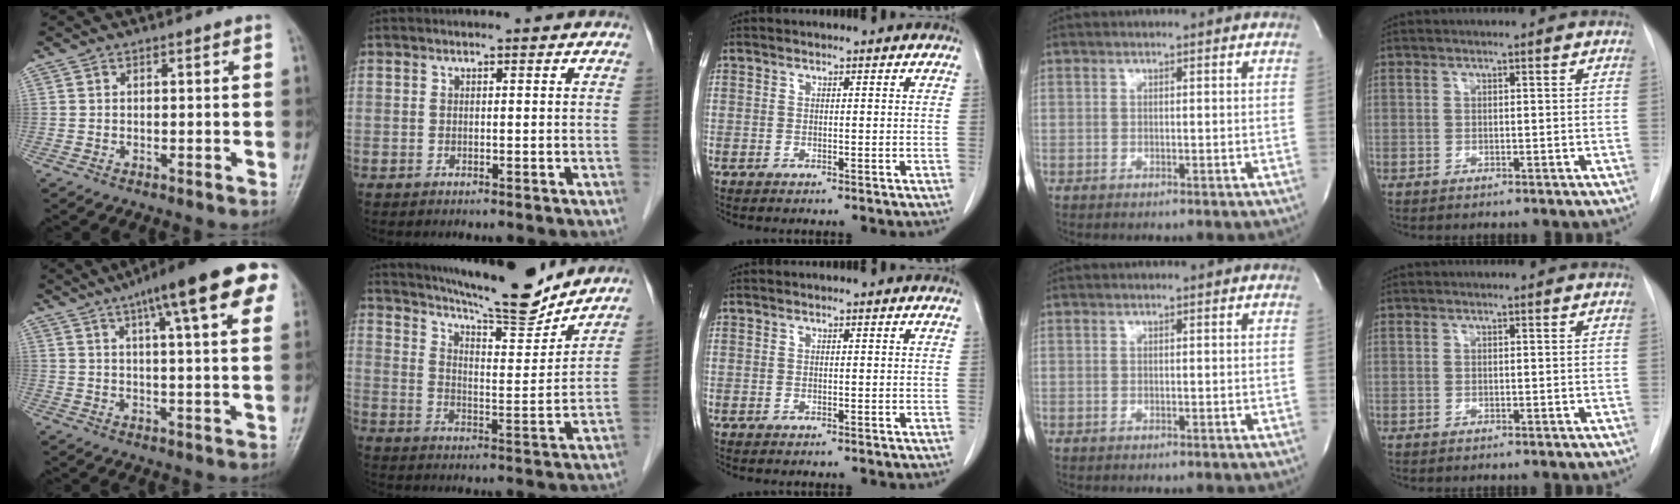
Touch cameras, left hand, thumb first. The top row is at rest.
{"thumb": {"total": 19.7, "force": [10.2, 3.9, 16.3], "torque": [-0.222, 0.002, 0.136]}, "index": {"total": 17.6, "force": [16.0, 1.6, 7.1], "torque": [-0.124, -0.013, 0.233]}}